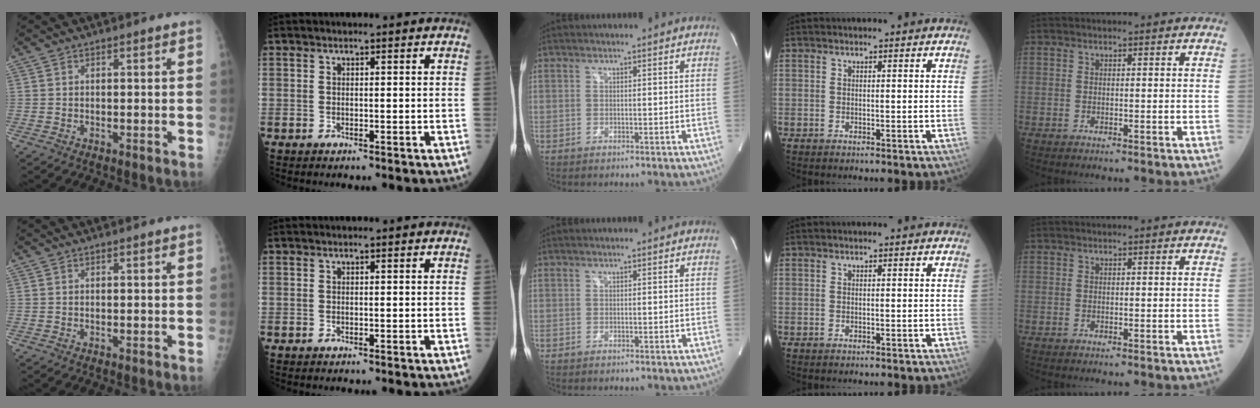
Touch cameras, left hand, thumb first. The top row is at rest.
{}